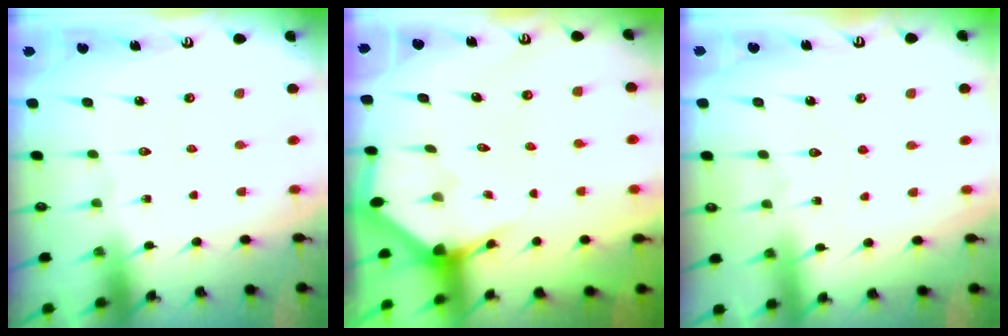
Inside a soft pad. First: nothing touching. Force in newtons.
{"total": 2.2, "press": 2.2, "slide": 0.2}
{"total": 3.5, "press": 3.5, "slide": 0.4}